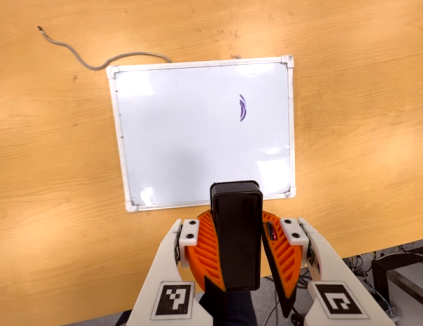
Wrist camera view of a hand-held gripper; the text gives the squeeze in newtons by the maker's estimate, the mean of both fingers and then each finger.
{"total": 10.0, "left": 10.1, "right": 9.9}